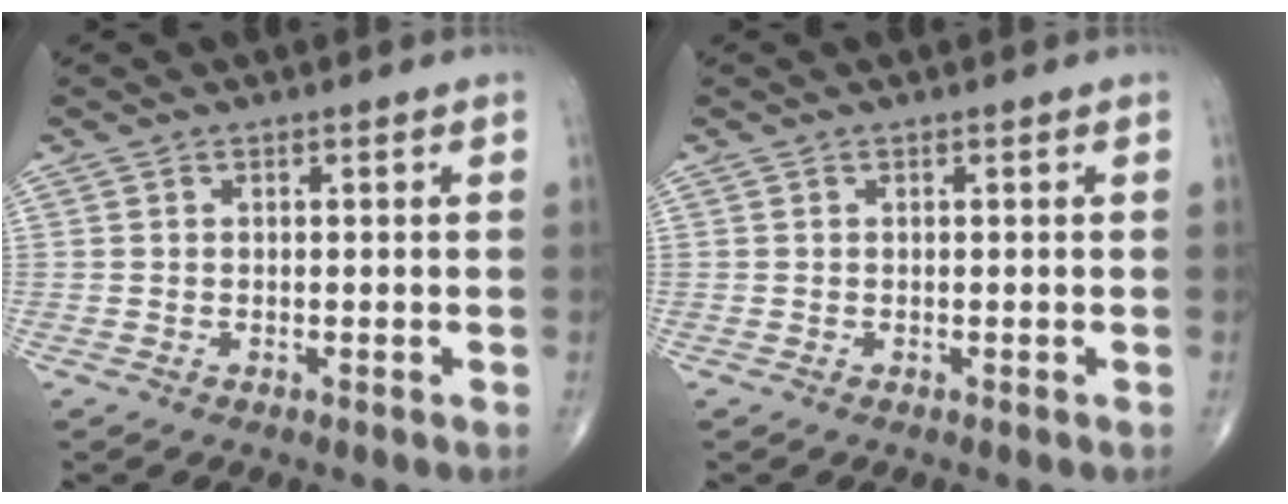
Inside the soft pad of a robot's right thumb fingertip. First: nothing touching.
{"total": 0.0}